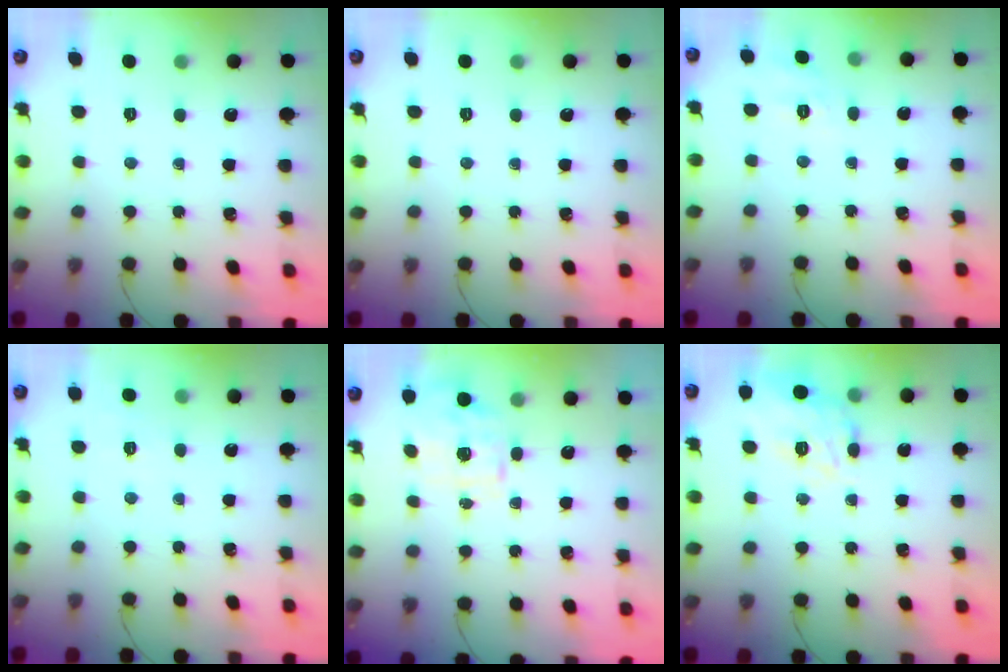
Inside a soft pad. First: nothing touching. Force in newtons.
{"total": 0.0}
{"total": 2.0, "press": 0.4, "slide": 1.9}
{"total": 2.7, "press": 2.1, "slide": 1.7}
{"total": 2.0, "press": 1.9, "slide": 0.6}
{"total": 16.8, "press": 16.7, "slide": 1.6}